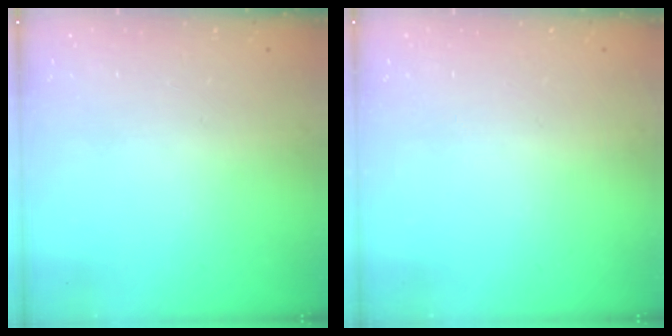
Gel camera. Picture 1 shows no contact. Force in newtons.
{"total": 0.0}